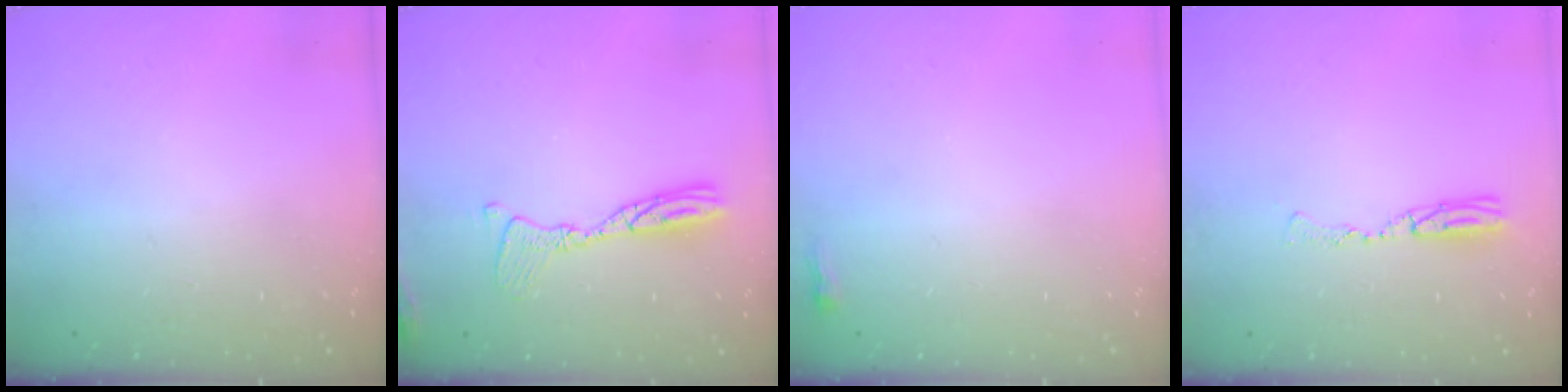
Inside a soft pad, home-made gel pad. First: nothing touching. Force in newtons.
{"total": 12.4, "press": 12.4, "slide": 1.1}
{"total": 2.2, "press": 2.2, "slide": 0.6}
{"total": 6.9, "press": 6.7, "slide": 1.8}